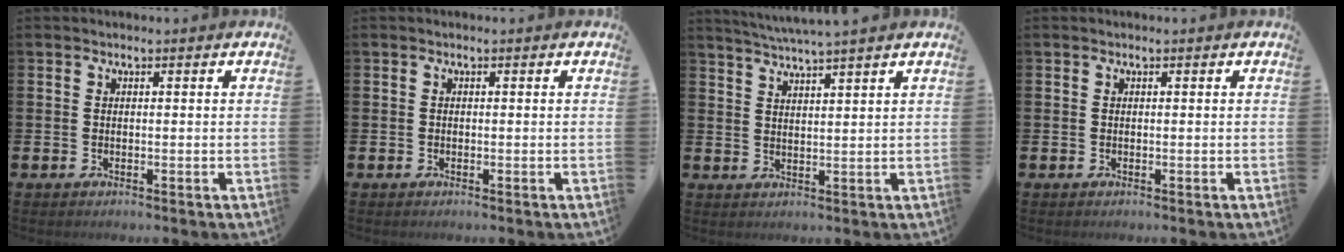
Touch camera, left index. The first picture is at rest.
{"total": 0.0}
{"total": 3.8, "force": [3.6, -0.8, 0.7], "torque": [-0.030, -0.013, 0.067]}
{"total": 0.0}